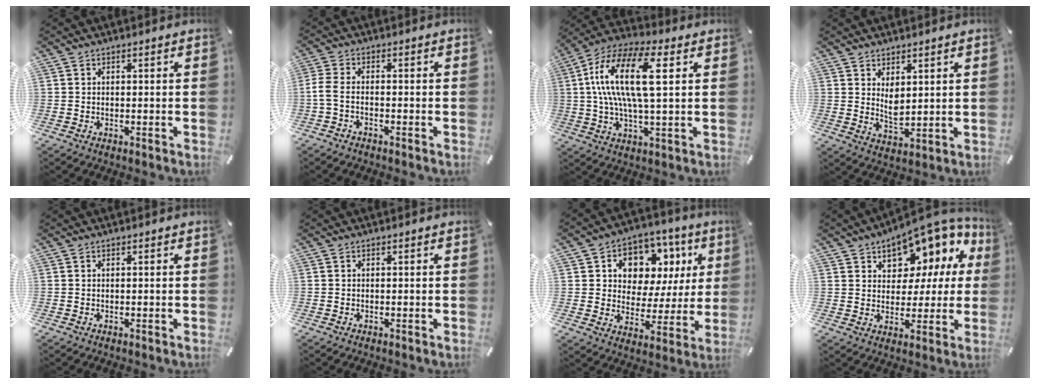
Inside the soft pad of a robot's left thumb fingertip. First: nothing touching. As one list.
[{"total": 3.2, "force": [-1.8, 1.0, 2.4], "torque": [-0.061, 0.000, -0.039]}, {"total": 17.6, "force": [3.7, 6.5, 15.9], "torque": [-0.336, -0.003, 0.053]}, {"total": 4.6, "force": [2.1, 2.6, 3.2], "torque": [-0.050, -0.013, 0.037]}, {"total": 0.0}, {"total": 0.0}, {"total": 9.9, "force": [4.0, 8.1, 4.0], "torque": [-0.067, -0.031, 0.074]}, {"total": 10.3, "force": [7.2, 6.4, 3.5], "torque": [-0.051, -0.071, 0.129]}]